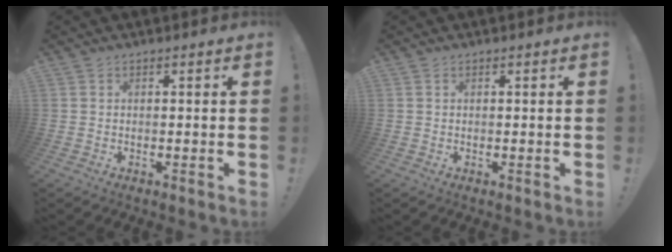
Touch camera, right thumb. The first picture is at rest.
{"total": 0.0}